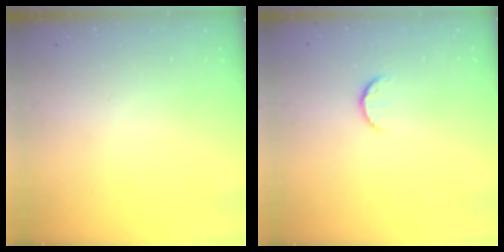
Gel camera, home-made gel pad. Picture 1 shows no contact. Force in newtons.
{"total": 5.6, "press": 5.6, "slide": 0.6}